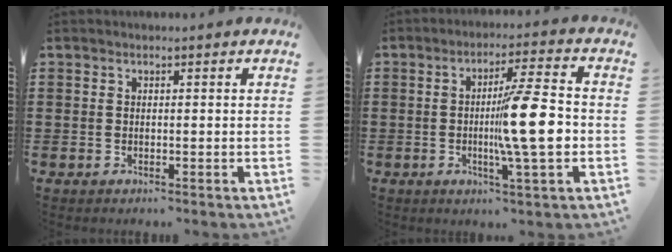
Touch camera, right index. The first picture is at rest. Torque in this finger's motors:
{"motor_torque": [1.01, -0.35, 0.89, 0.21]}